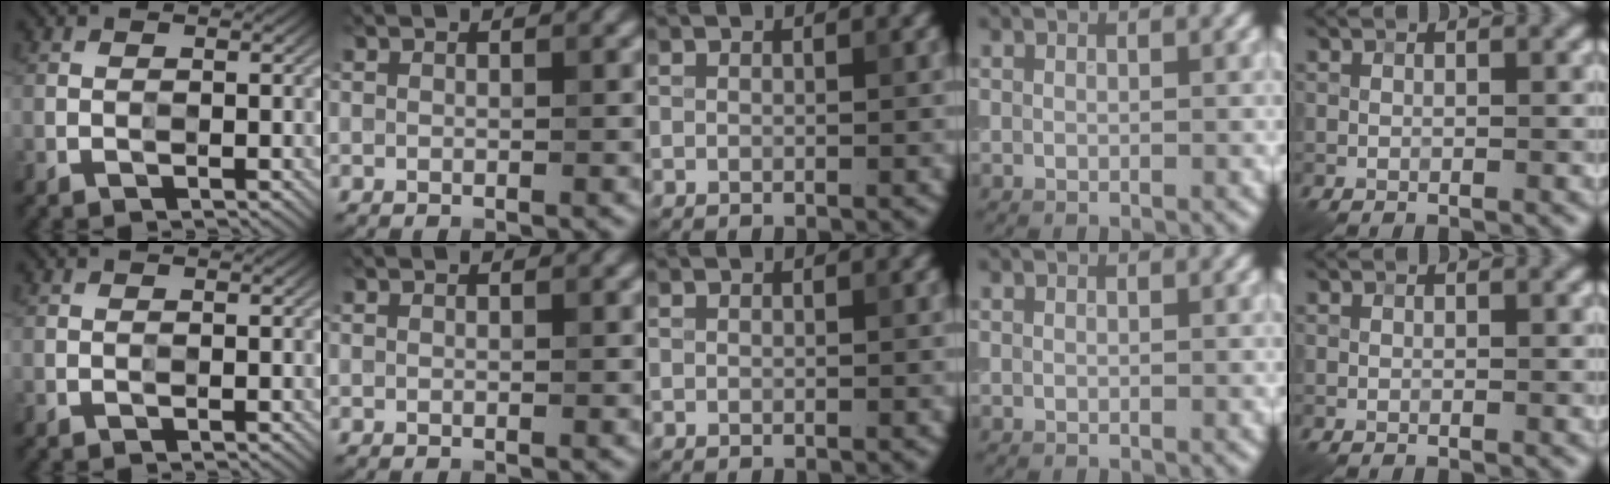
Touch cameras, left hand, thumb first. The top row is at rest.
{}